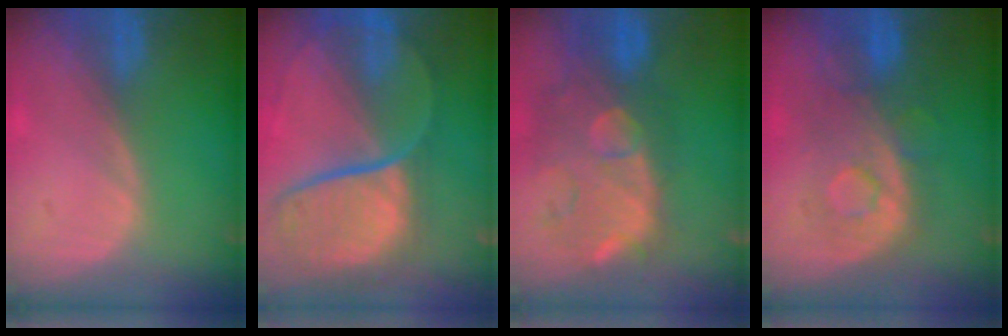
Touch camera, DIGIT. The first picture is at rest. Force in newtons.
{"total": 11.9, "press": 9.9, "slide": 6.7}
{"total": 12.2, "press": 11.0, "slide": 5.2}
{"total": 8.3, "press": 8.3, "slide": 0.9}